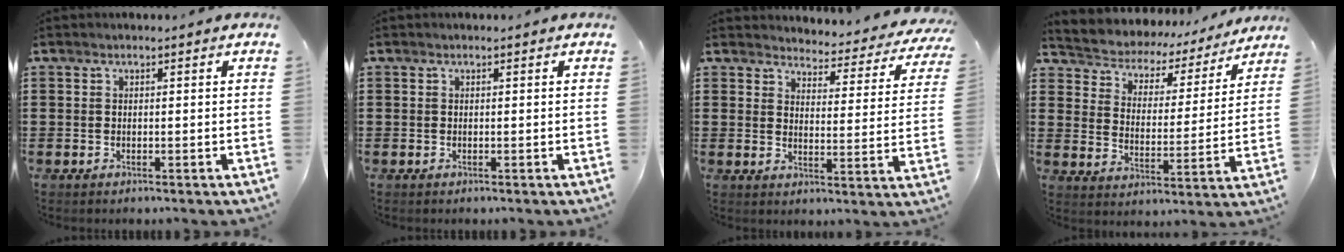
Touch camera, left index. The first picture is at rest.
{"total": 0.0}
{"total": 3.8, "force": [3.7, 0.4, 0.5], "torque": [-0.026, -0.034, 0.059]}
{"total": 3.4, "force": [3.2, 1.2, 0.1], "torque": [-0.027, -0.028, 0.044]}